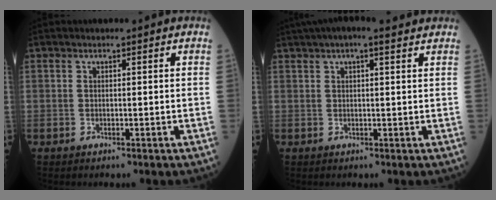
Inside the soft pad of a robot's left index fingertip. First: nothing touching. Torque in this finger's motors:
{"motor_torque": [1.07, -1.07, 0.54, 0.12]}